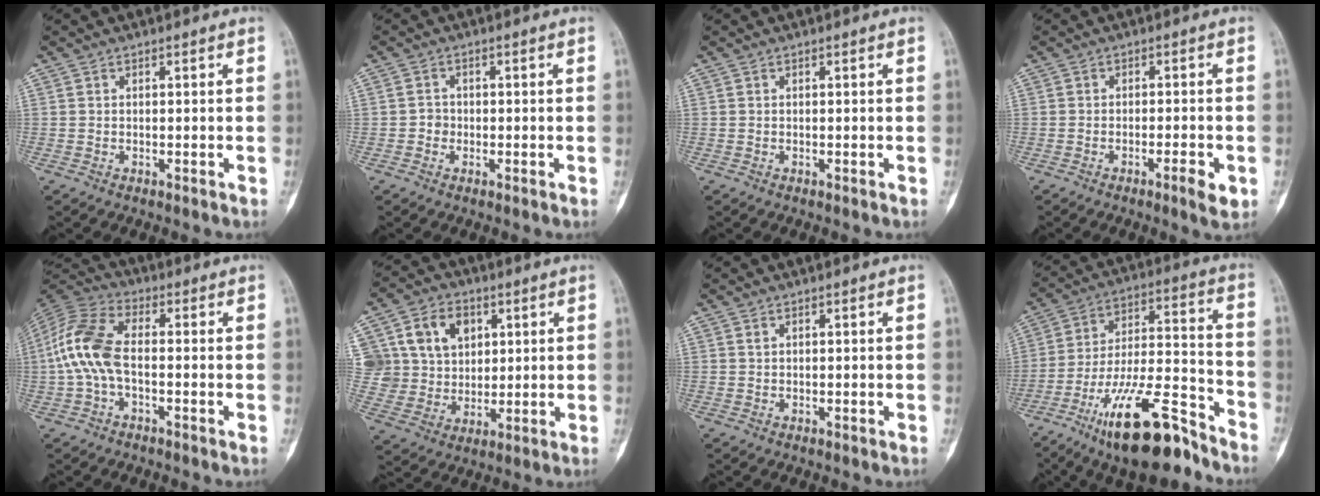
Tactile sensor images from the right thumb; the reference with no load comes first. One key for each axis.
{"total": 1.7, "fx": -0.4, "fy": 1.6, "fz": 0.5, "tx": 0.003, "ty": 0.008, "tz": -0.011}
{"total": 0.0}
{"total": 4.0, "fx": -1.7, "fy": 0.7, "fz": 3.5, "tx": -0.055, "ty": 0.003, "tz": -0.025}
{"total": 11.3, "fx": -1.0, "fy": 5.9, "fz": 9.6, "tx": -0.215, "ty": 0.030, "tz": -0.026}
{"total": 17.4, "fx": 5.7, "fy": 14.2, "fz": 8.2, "tx": -0.140, "ty": 0.015, "tz": 0.119}
{"total": 0.6, "fx": 0.3, "fy": 0.4, "fz": 0.3, "tx": -0.004, "ty": 0.003, "tz": 0.006}
{"total": 24.2, "fx": -16.6, "fy": 6.8, "fz": 16.3, "tx": -0.273, "ty": 0.085, "tz": -0.283}